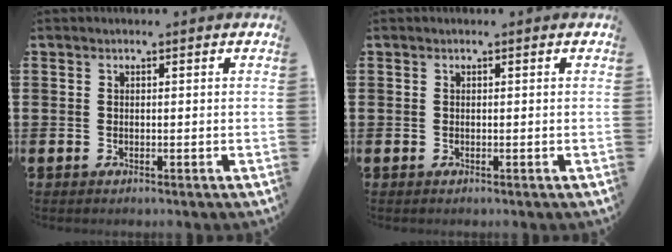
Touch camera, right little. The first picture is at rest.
{"total": 0.0}